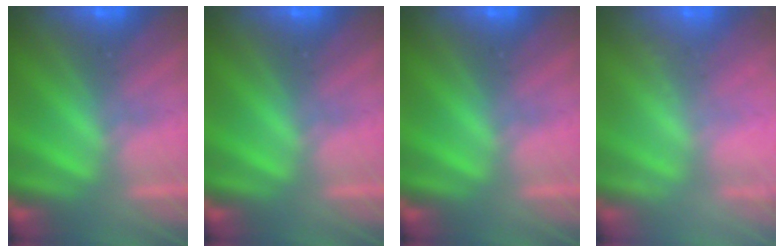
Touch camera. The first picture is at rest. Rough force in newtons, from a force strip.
{"total": 0.0}
{"total": 0.0}
{"total": 5.8}